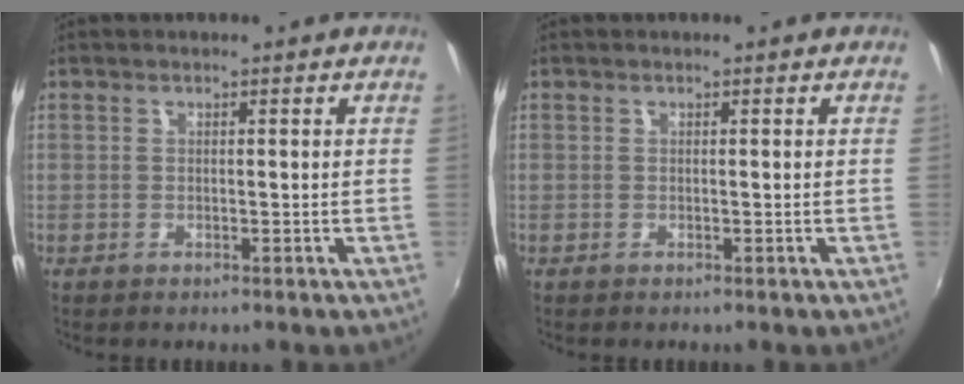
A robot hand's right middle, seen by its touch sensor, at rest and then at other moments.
{"total": 0.0}